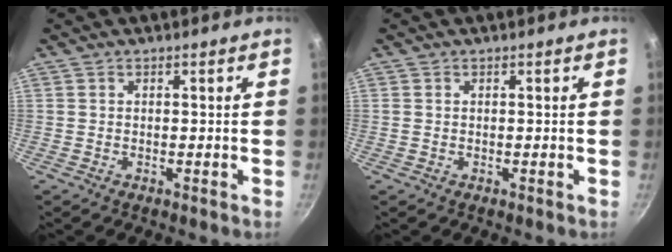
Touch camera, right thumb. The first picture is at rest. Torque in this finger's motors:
{"motor_torque": [0.07, 0.08, -0.07, -0.20, 0.07]}